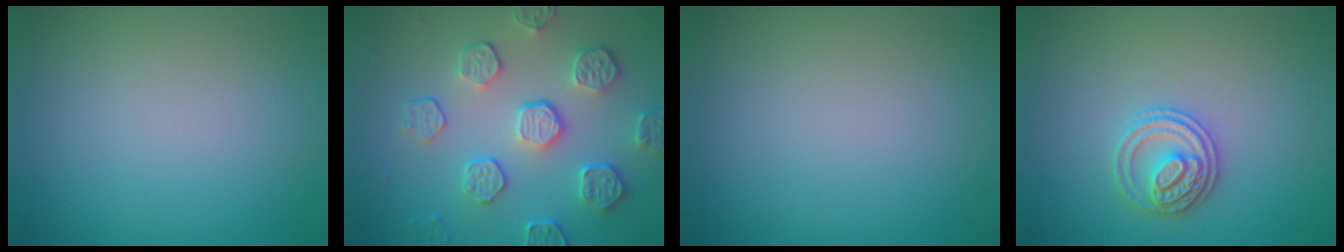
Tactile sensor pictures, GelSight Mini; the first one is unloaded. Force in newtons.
{"total": 5.5, "press": 4.2, "slide": 3.6}
{"total": 0.0}
{"total": 2.7, "press": 2.7, "slide": 0.6}